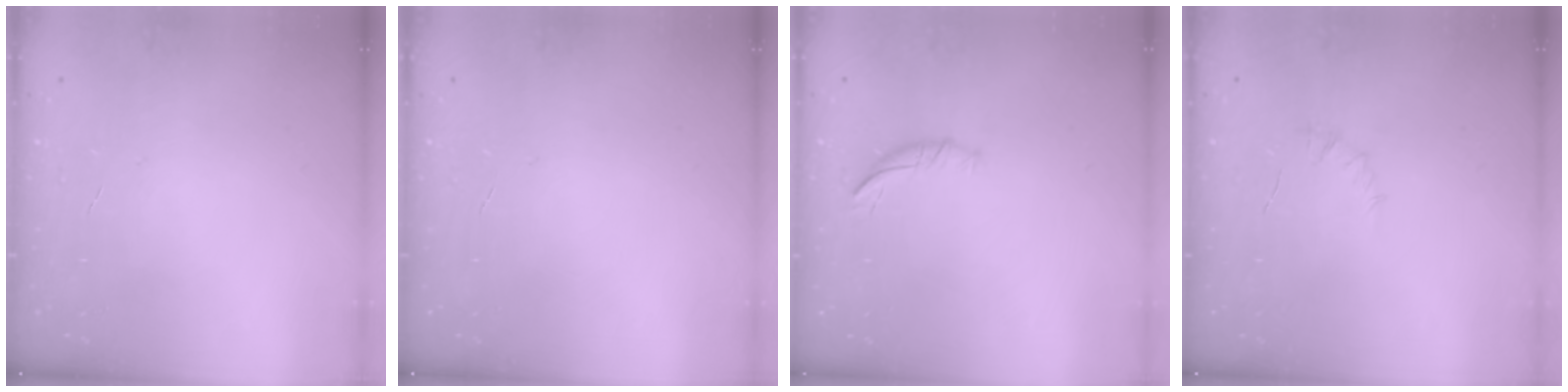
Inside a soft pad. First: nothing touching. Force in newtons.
{"total": 0.0}
{"total": 6.5, "press": 6.4, "slide": 0.7}
{"total": 4.5, "press": 4.3, "slide": 1.4}